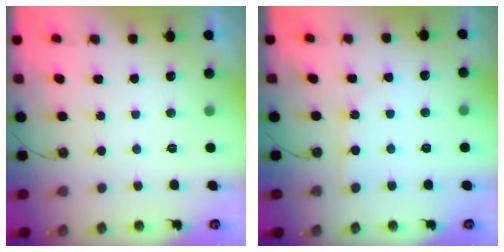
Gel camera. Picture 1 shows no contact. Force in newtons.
{"total": 2.8, "press": 2.8, "slide": 0.3}